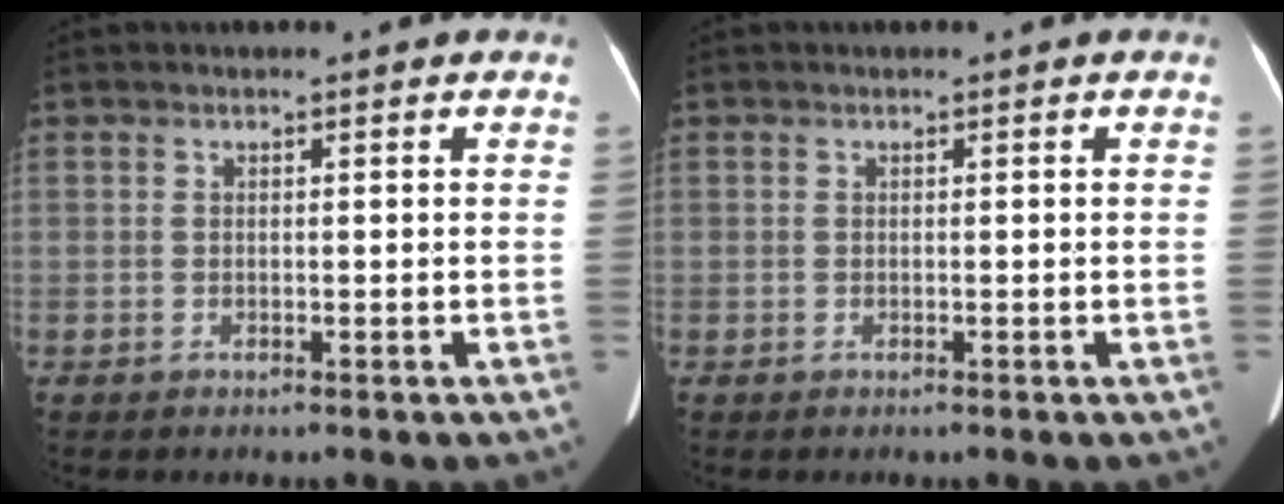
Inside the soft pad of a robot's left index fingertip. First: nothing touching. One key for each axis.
{"total": 0.0}